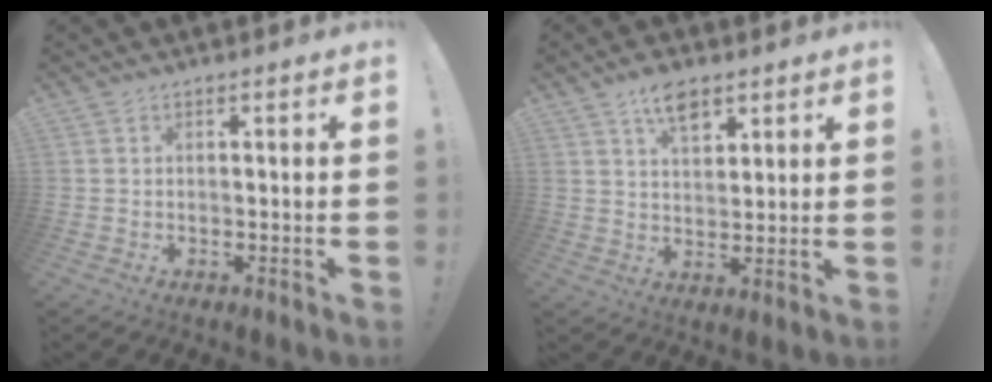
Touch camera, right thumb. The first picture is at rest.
{"total": 8.0, "force": [4.9, 4.2, 4.8], "torque": [-0.066, -0.020, 0.086]}